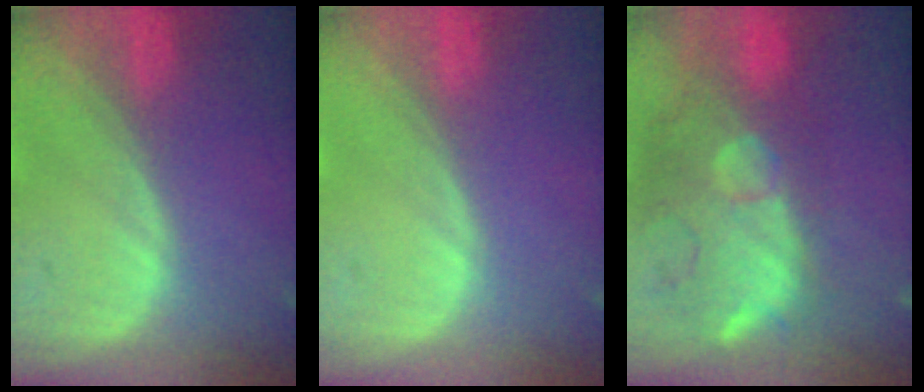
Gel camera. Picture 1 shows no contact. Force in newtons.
{"total": 0.0}
{"total": 11.3, "press": 10.5, "slide": 4.2}